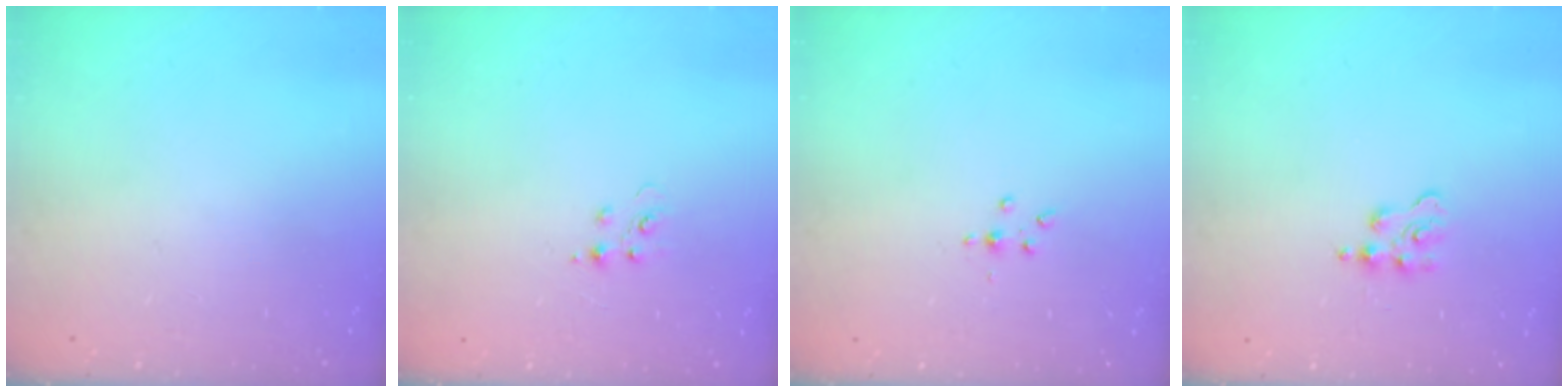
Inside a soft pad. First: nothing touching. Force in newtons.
{"total": 3.8, "press": 3.8, "slide": 0.4}
{"total": 3.0, "press": 2.9, "slide": 0.4}
{"total": 2.7, "press": 2.7, "slide": 0.5}